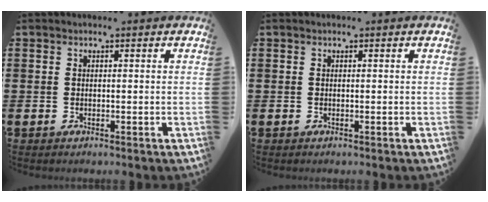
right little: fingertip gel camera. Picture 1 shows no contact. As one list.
[{"total": 0.0}]